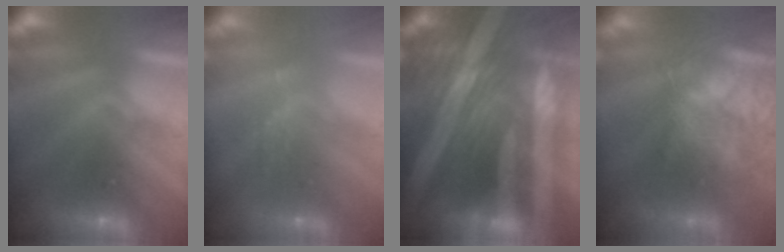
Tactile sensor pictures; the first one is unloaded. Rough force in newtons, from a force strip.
{"total": 2.4}
{"total": 8.7}
{"total": 9.8}